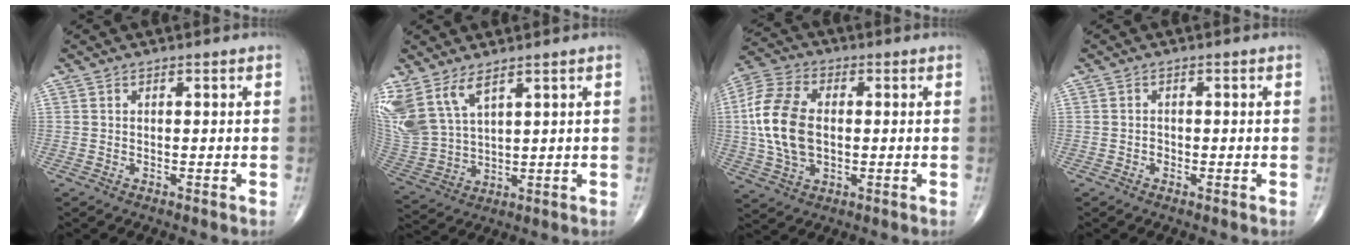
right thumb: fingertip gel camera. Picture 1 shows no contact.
{"total": 12.2, "force": [7.3, 5.7, 7.9], "torque": [-0.184, -0.028, 0.167]}
{"total": 13.8, "force": [0.2, 8.5, 10.9], "torque": [-0.228, 0.012, 0.001]}
{"total": 0.8, "force": [-0.4, 0.6, 0.3], "torque": [0.001, 0.004, -0.011]}